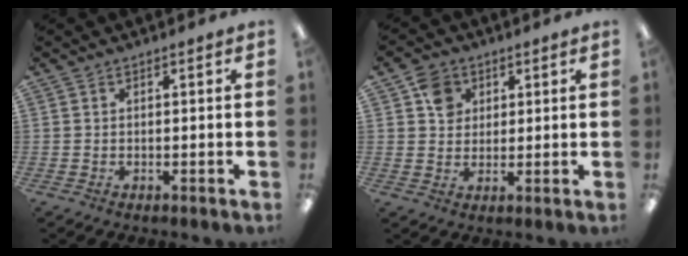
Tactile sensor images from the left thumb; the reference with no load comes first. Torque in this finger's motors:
{"motor_torque": [0.66, 0.28, 0.18, -0.19, 0.00]}